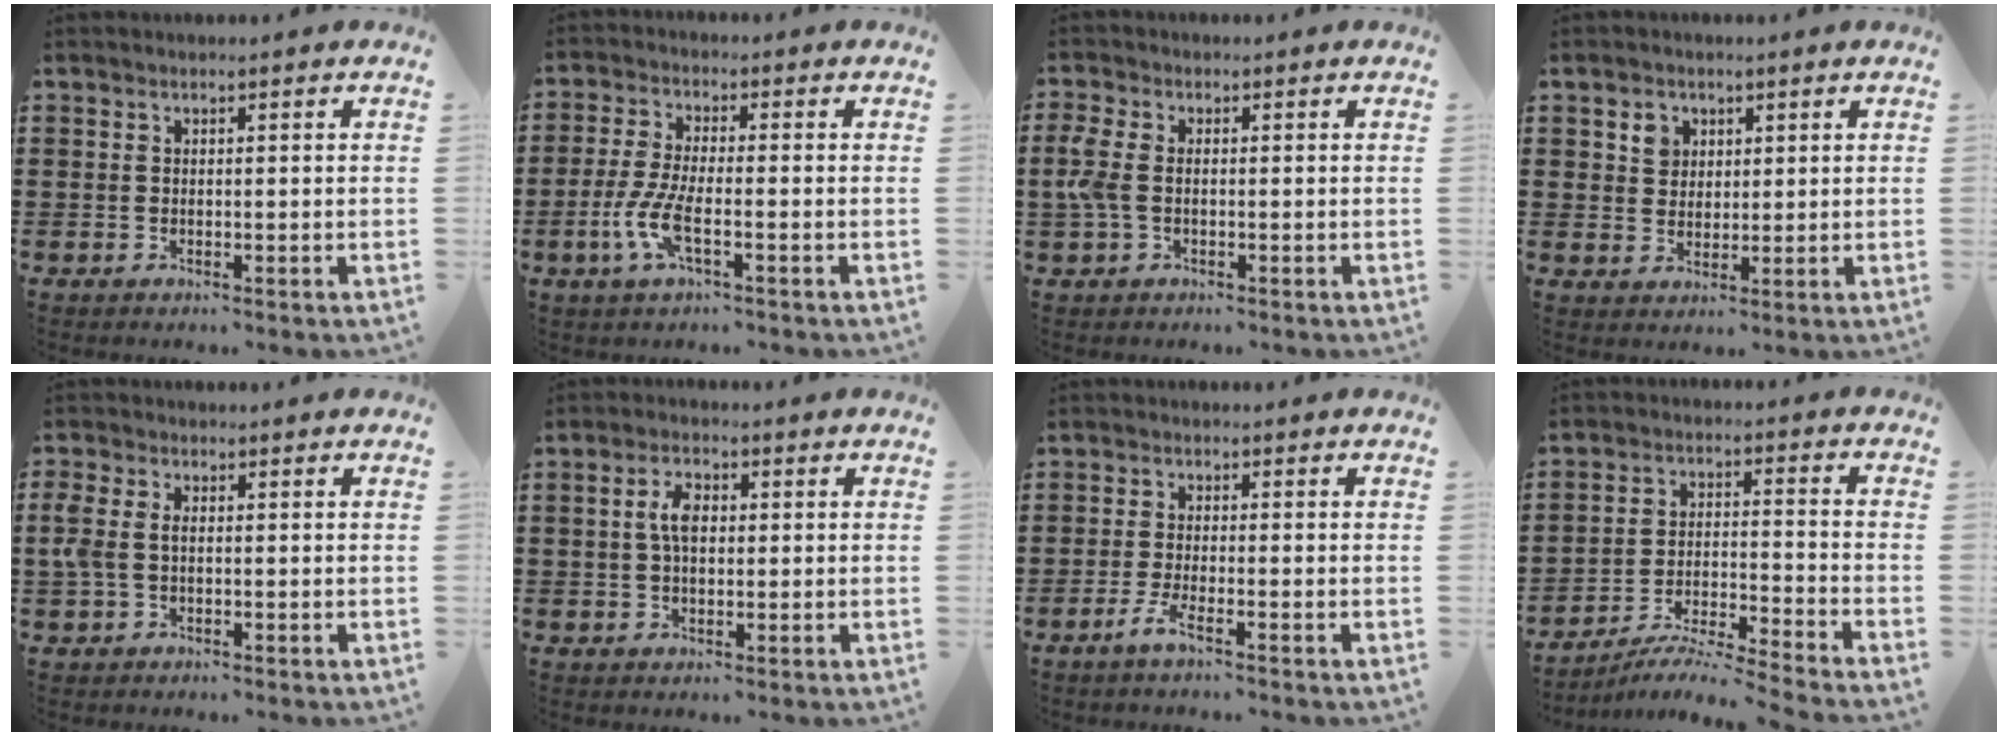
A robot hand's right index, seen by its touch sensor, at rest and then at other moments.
{"total": 6.0, "force": [-2.2, 1.5, 5.4], "torque": [-0.133, -0.016, -0.050]}
{"total": 3.8, "force": [-0.5, 2.1, 3.2], "torque": [-0.097, -0.009, -0.020]}
{"total": 3.0, "force": [1.5, 2.5, 0.8], "torque": [-0.017, 0.006, 0.026]}
{"total": 3.0, "force": [-0.2, 1.9, 2.4], "torque": [-0.072, -0.003, -0.011]}
{"total": 4.1, "force": [0.5, 2.1, 3.5], "torque": [-0.073, 0.011, 0.007]}
{"total": 3.0, "force": [-1.9, 0.0, 2.4], "torque": [-0.061, -0.012, -0.040]}
{"total": 5.1, "force": [-4.8, -0.7, 1.6], "torque": [-0.036, -0.019, -0.099]}